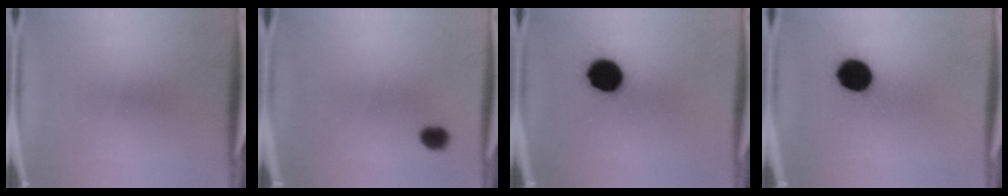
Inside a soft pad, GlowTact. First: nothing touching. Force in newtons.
{"total": 2.7}
{"total": 11.9}
{"total": 10.8}